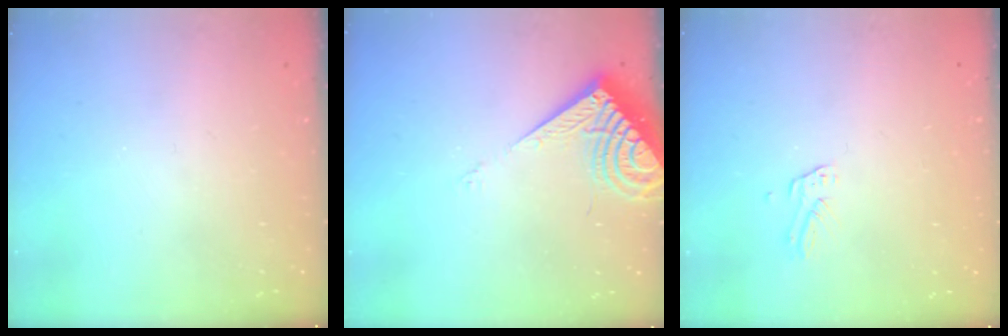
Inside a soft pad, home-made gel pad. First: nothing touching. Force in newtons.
{"total": 8.3, "press": 8.1, "slide": 1.3}
{"total": 2.7, "press": 2.7, "slide": 0.1}